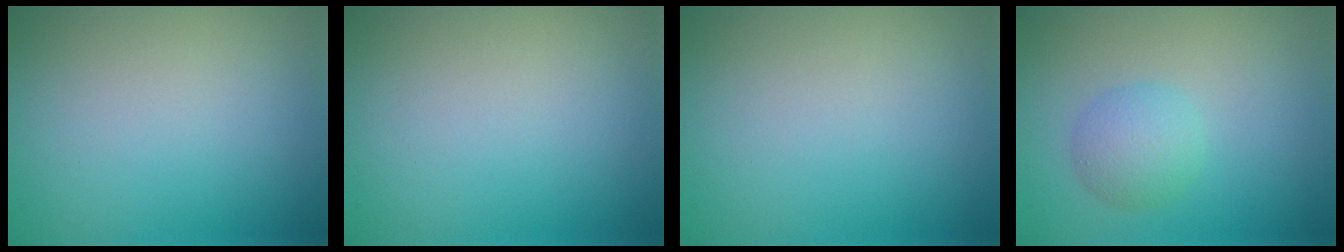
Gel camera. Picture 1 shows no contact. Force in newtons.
{"total": 0.0}
{"total": 0.0}
{"total": 2.6, "press": 2.6, "slide": 0.1}